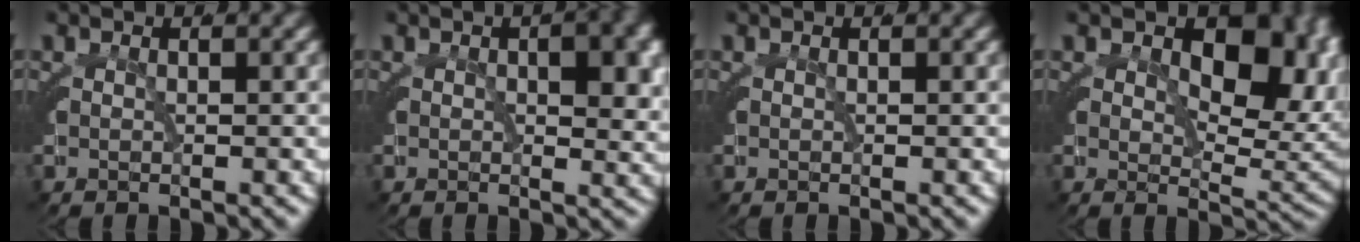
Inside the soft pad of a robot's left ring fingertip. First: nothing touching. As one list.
[{"total": 2.9, "force": [0.2, 1.3, 2.6], "torque": [-0.022, 0.010, -0.006]}, {"total": 0.0}, {"total": 7.2, "force": [2.0, 3.8, 5.7], "torque": [-0.065, -0.010, 0.031]}]